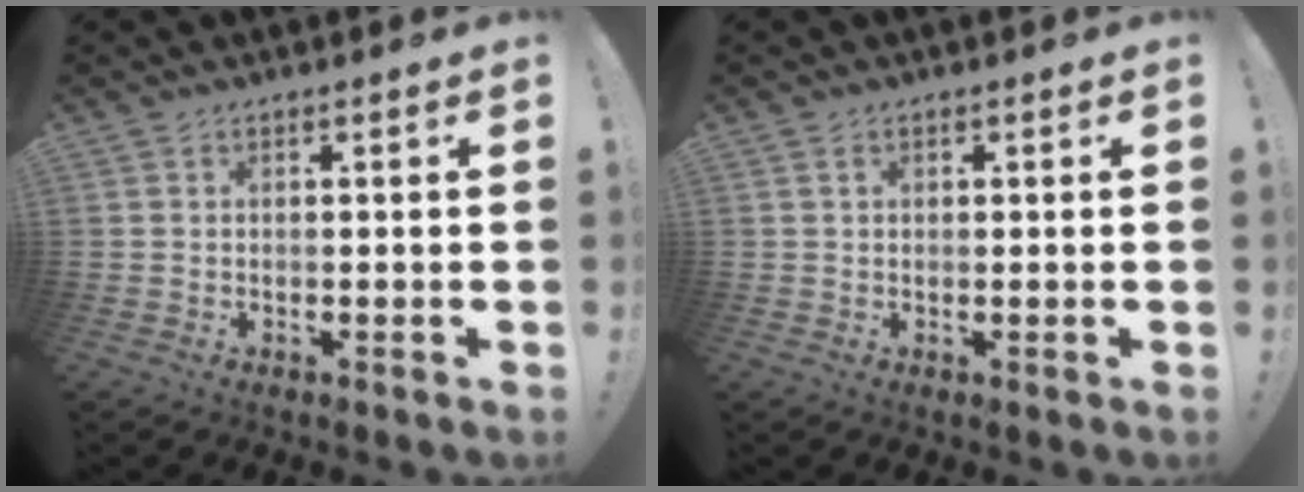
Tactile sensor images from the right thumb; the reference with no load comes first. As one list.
[{"total": 0.8, "force": [0.4, 0.4, 0.5], "torque": [-0.012, 0.002, 0.009]}]